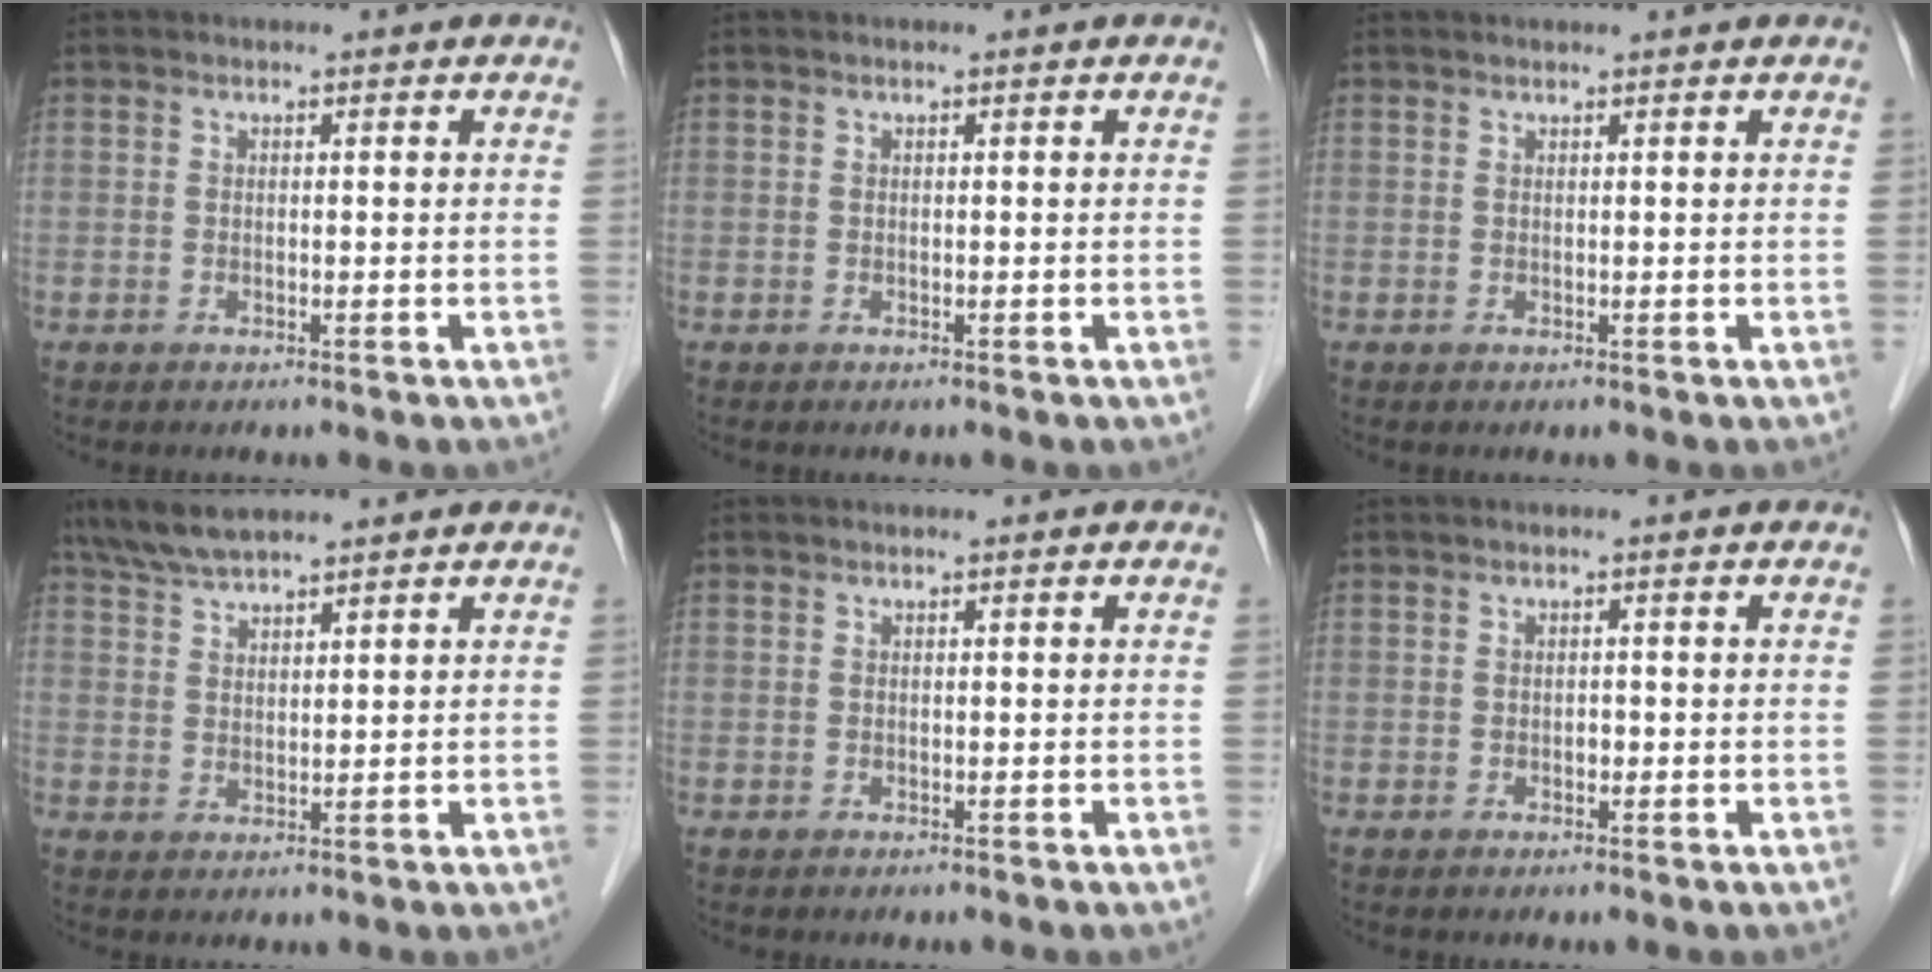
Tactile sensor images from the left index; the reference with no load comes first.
{"total": 0.0}
{"total": 1.5, "force": [1.4, -0.1, 0.4], "torque": [-0.010, 0.014, 0.023]}
{"total": 6.0, "force": [5.2, 0.9, 2.9], "torque": [-0.065, 0.020, 0.103]}
{"total": 0.0}
{"total": 0.7, "force": [-0.2, 0.4, 0.5], "torque": [-0.008, 0.002, -0.005]}